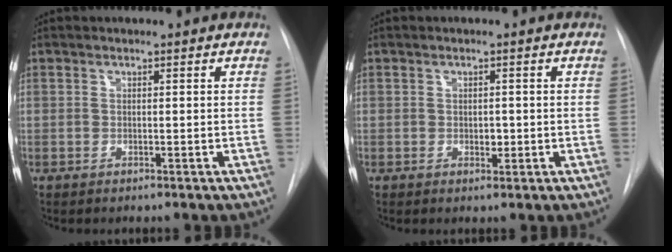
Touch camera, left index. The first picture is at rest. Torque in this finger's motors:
{"motor_torque": [0.07, 0.03, 0.04, 0.01]}